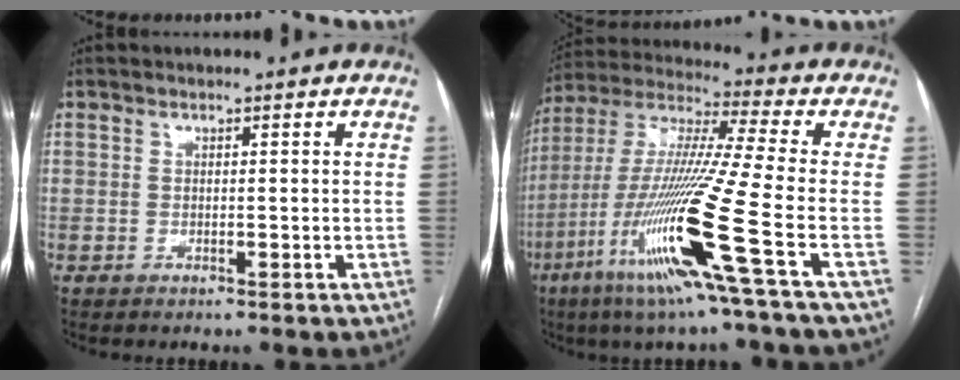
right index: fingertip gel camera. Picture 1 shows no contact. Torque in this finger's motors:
{"motor_torque": [2.14, 0.00, 1.05, 0.21]}